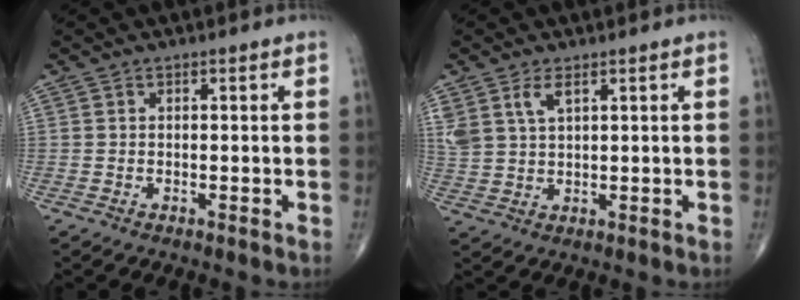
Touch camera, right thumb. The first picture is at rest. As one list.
[{"total": 5.8, "force": [3.0, 2.9, 4.0], "torque": [-0.091, -0.005, 0.068]}]